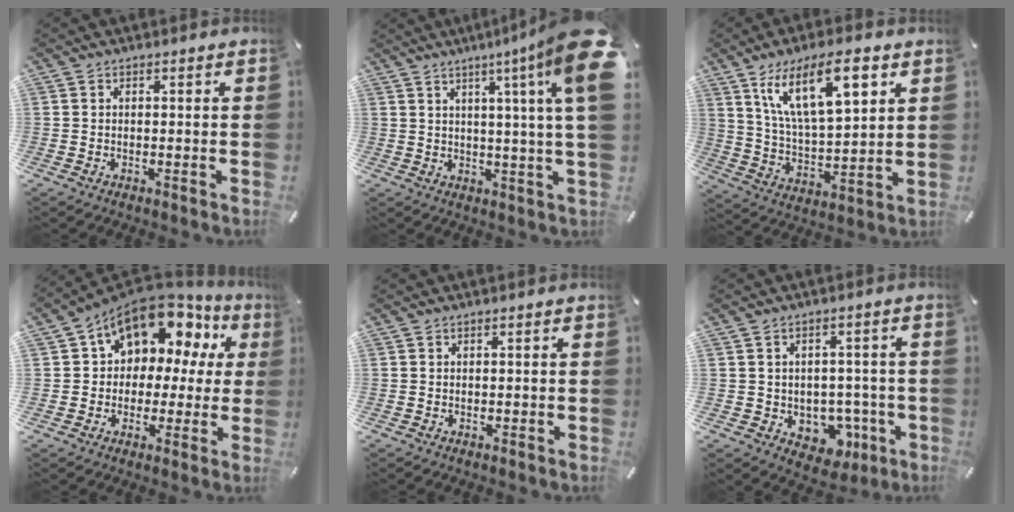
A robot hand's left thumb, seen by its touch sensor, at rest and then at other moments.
{"total": 16.2, "force": [6.0, 0.7, 15.0], "torque": [-0.226, -0.047, 0.080]}
{"total": 17.1, "force": [9.3, 7.0, 12.6], "torque": [-0.236, -0.024, 0.154]}
{"total": 13.3, "force": [7.5, 8.8, 6.6], "torque": [-0.105, -0.056, 0.134]}
{"total": 0.0}
{"total": 7.5, "force": [-1.2, 6.7, 3.2], "torque": [-0.034, 0.004, -0.011]}